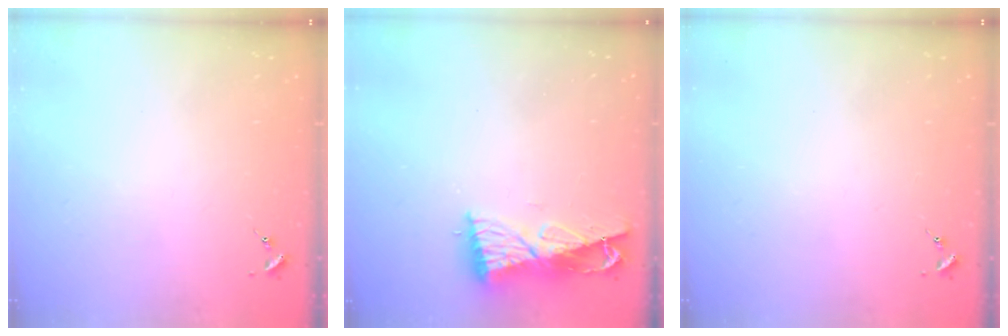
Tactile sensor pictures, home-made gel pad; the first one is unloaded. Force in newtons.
{"total": 9.3, "press": 9.3, "slide": 1.0}
{"total": 0.0}